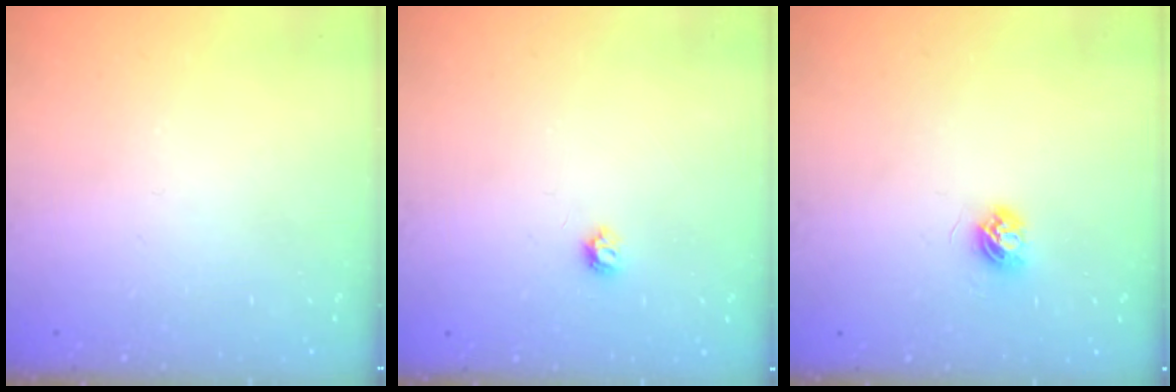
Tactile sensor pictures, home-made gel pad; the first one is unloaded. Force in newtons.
{"total": 4.0, "press": 4.0, "slide": 0.6}
{"total": 4.2, "press": 4.2, "slide": 0.4}